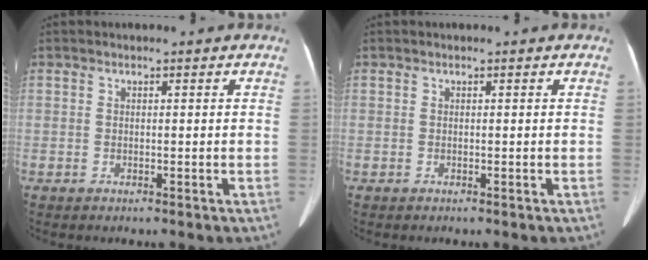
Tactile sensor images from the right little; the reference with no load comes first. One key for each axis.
{"total": 0.0}